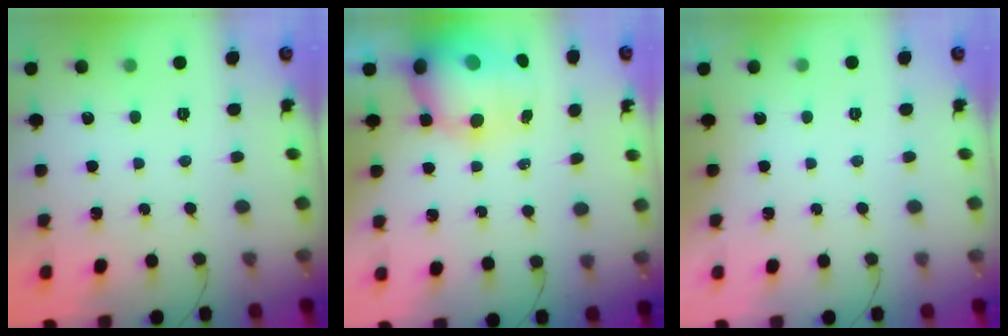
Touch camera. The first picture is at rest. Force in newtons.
{"total": 14.0, "press": 13.6, "slide": 3.4}
{"total": 0.0}